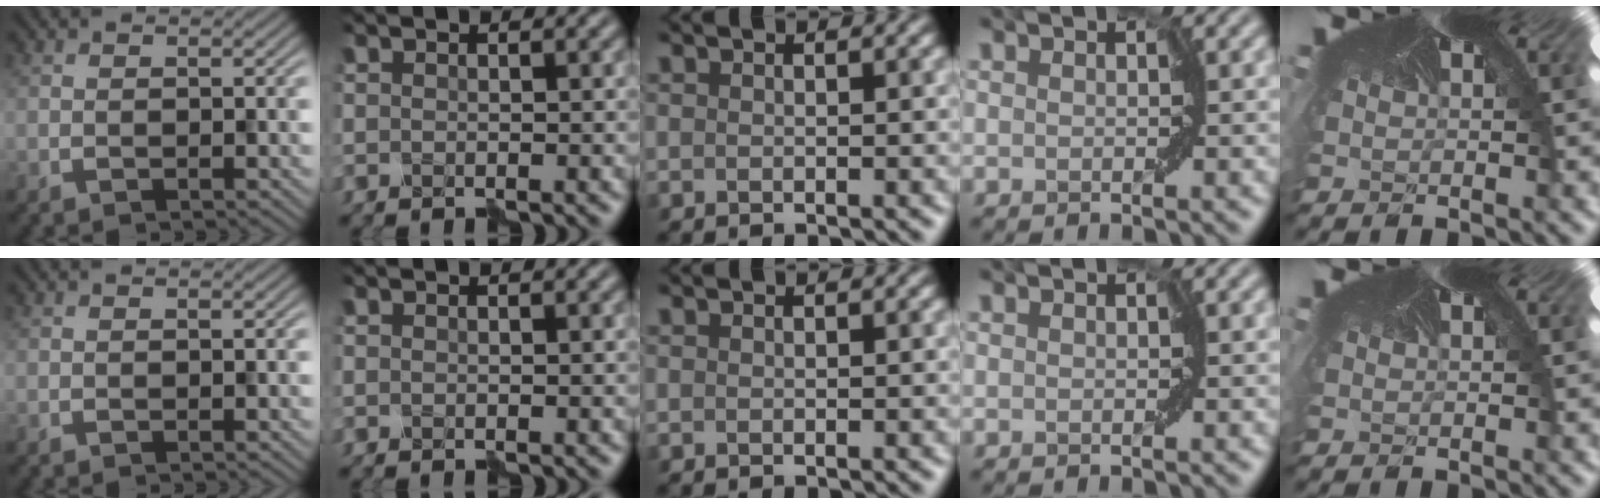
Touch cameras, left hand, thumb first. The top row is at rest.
{}